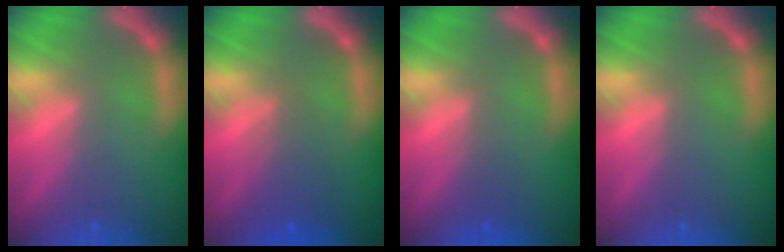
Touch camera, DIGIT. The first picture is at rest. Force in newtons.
{"total": 3.0}
{"total": 1.0}
{"total": 0.0}